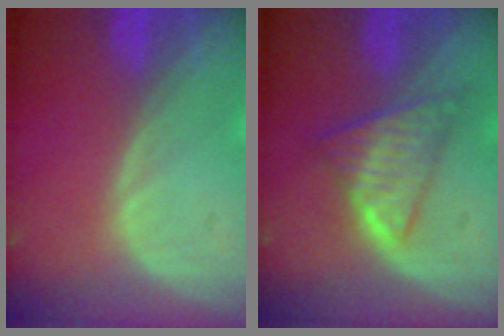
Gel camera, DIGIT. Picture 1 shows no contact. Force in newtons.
{"total": 6.0, "press": 5.7, "slide": 2.1}